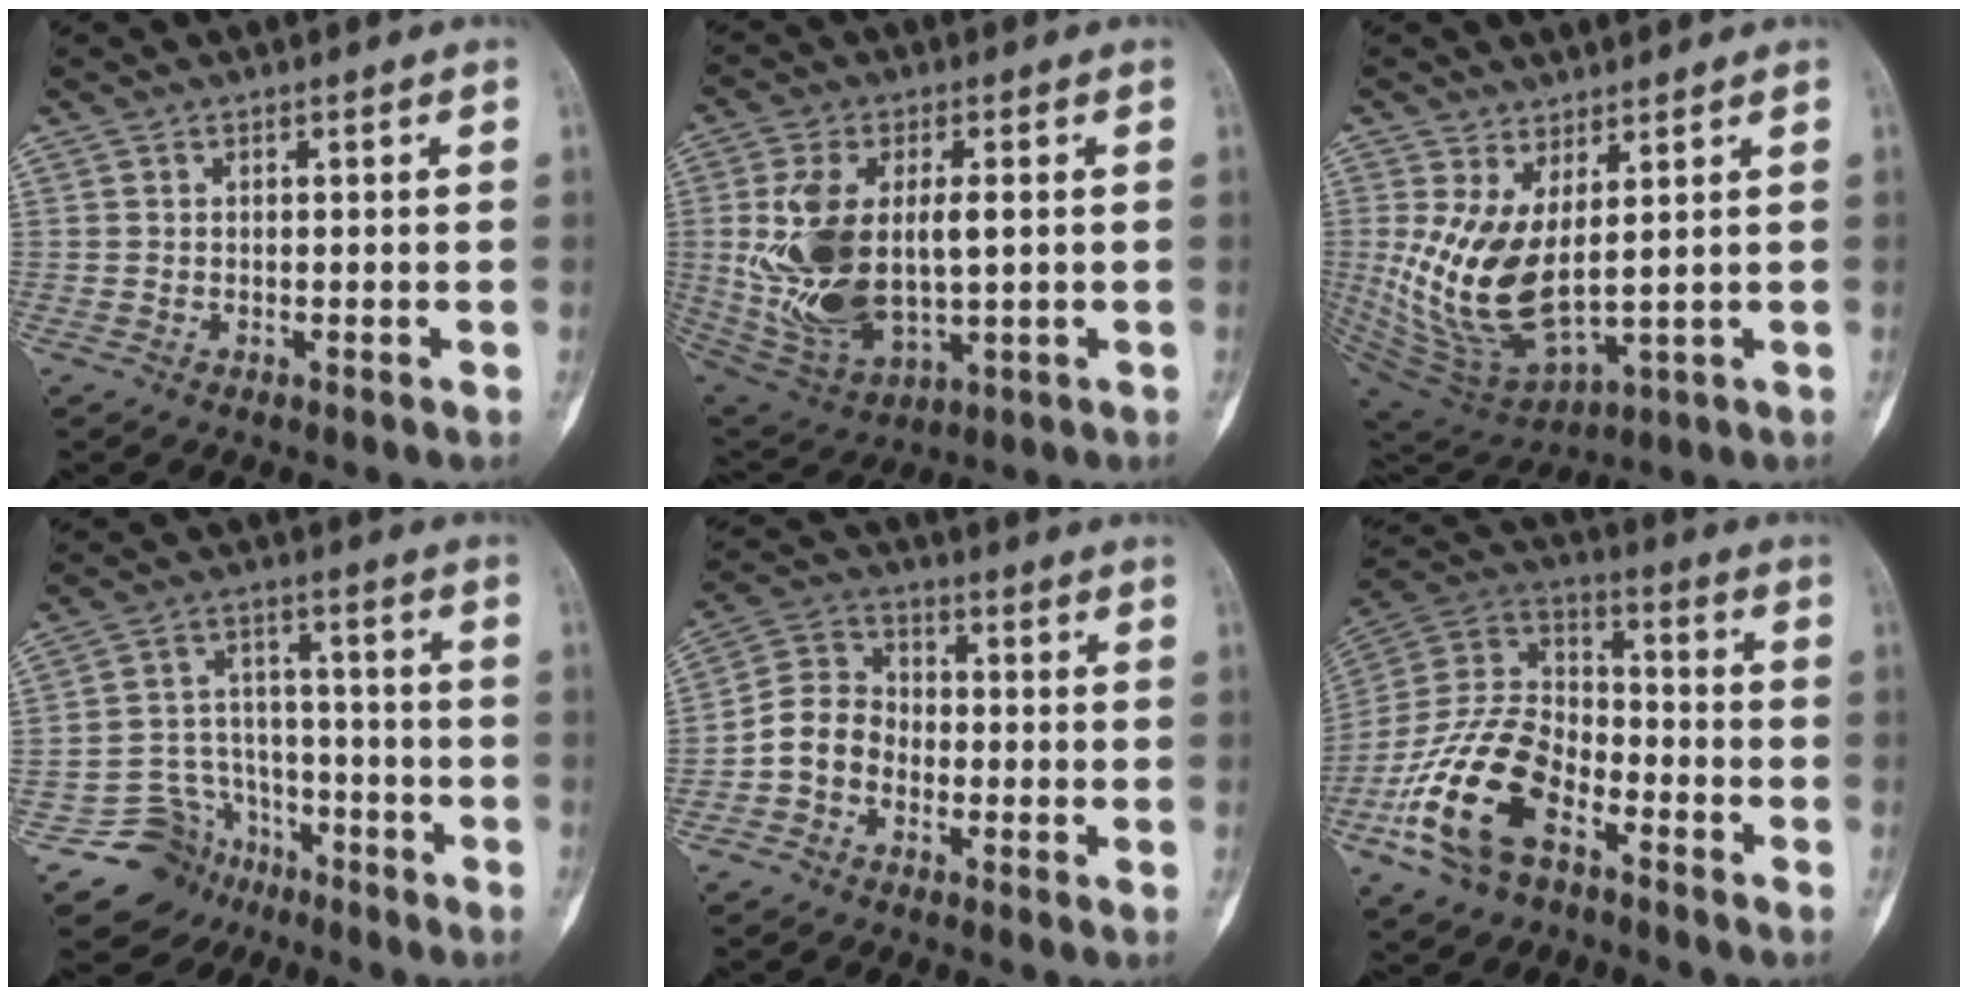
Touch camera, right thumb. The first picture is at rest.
{"total": 18.0, "force": [0.7, 9.6, 15.1], "torque": [-0.301, -0.013, 0.031]}
{"total": 13.6, "force": [2.6, 6.4, 11.7], "torque": [-0.232, -0.033, 0.077]}
{"total": 11.0, "force": [-6.5, 8.8, 0.8], "torque": [0.020, 0.089, -0.100]}
{"total": 7.4, "force": [-2.6, 6.0, 3.5], "torque": [-0.053, 0.034, -0.062]}
{"total": 19.5, "force": [-9.4, 10.7, 13.3], "torque": [-0.260, 0.059, -0.182]}